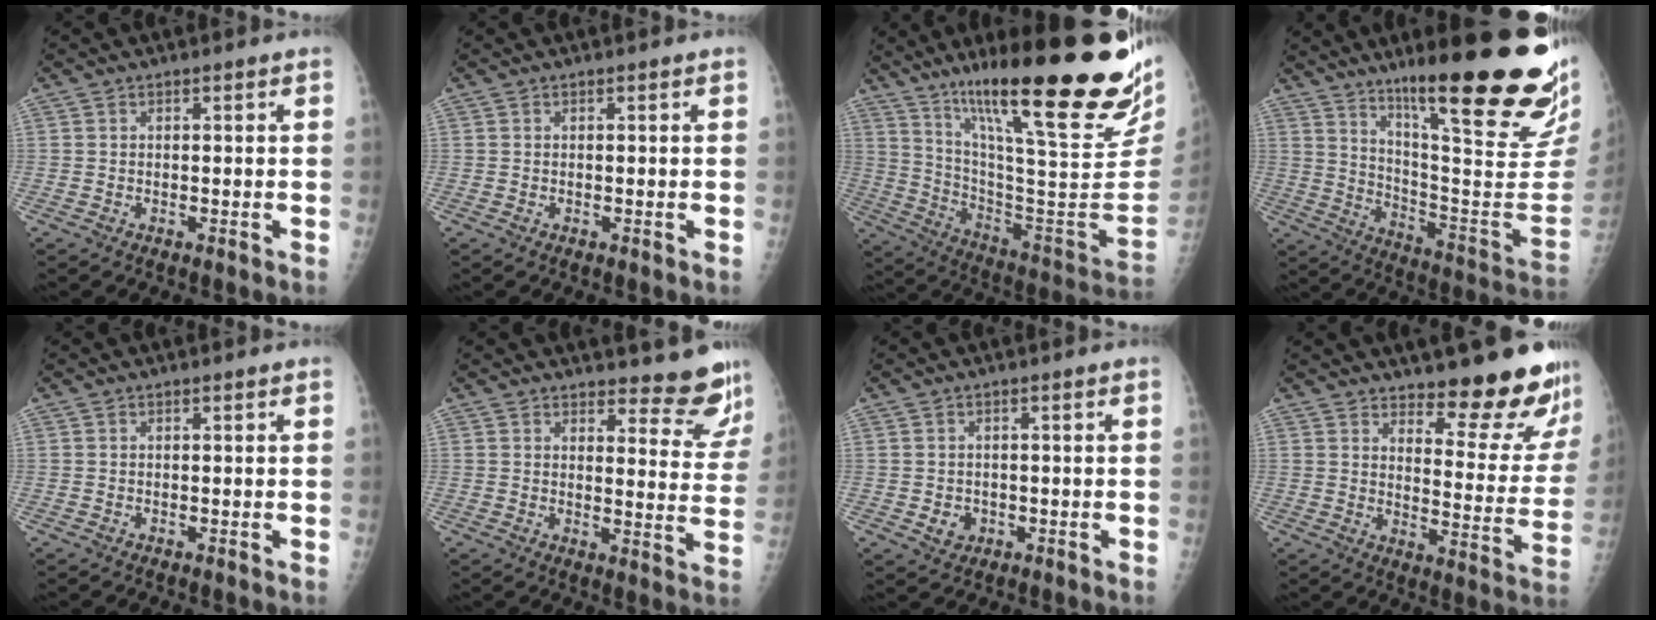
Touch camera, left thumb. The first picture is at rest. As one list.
[{"total": 0.0}, {"total": 33.7, "force": [21.4, 5.5, 25.5], "torque": [-0.327, -0.084, 0.337]}, {"total": 29.1, "force": [19.0, 4.0, 21.8], "torque": [-0.270, -0.100, 0.285]}, {"total": 0.0}, {"total": 11.4, "force": [10.7, 2.7, 2.8], "torque": [0.002, -0.103, 0.111]}, {"total": 2.7, "force": [-0.5, 2.4, 1.2], "torque": [-0.008, 0.001, 0.000]}, {"total": 16.3, "force": [14.1, 3.7, 7.3], "torque": [-0.048, -0.128, 0.180]}]